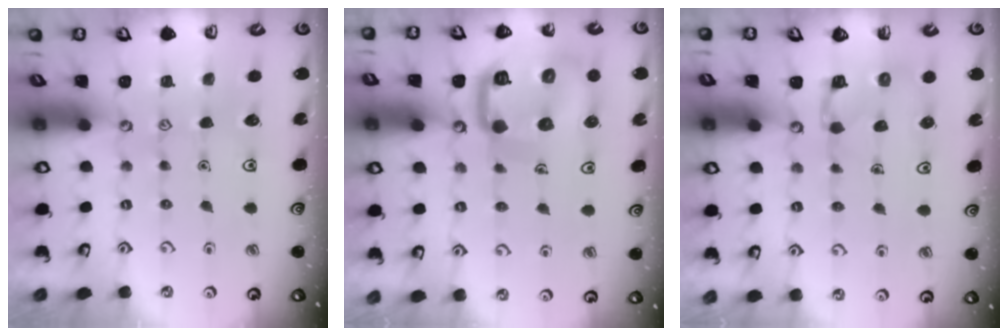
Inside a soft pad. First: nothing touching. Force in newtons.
{"total": 16.6, "press": 16.5, "slide": 1.6}
{"total": 3.3, "press": 3.3, "slide": 0.3}